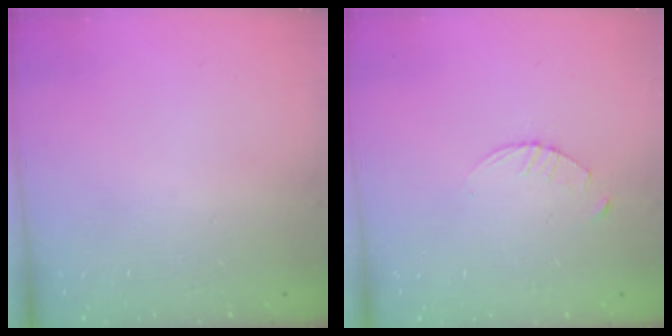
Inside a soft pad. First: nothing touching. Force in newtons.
{"total": 2.9, "press": 2.9, "slide": 0.4}